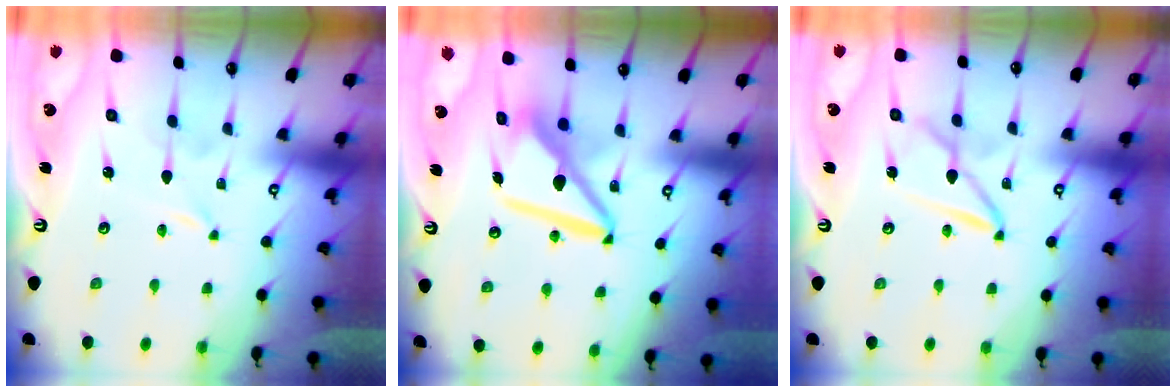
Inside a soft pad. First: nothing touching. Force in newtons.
{"total": 11.0, "press": 11.0, "slide": 1.3}
{"total": 5.8, "press": 5.8, "slide": 0.4}